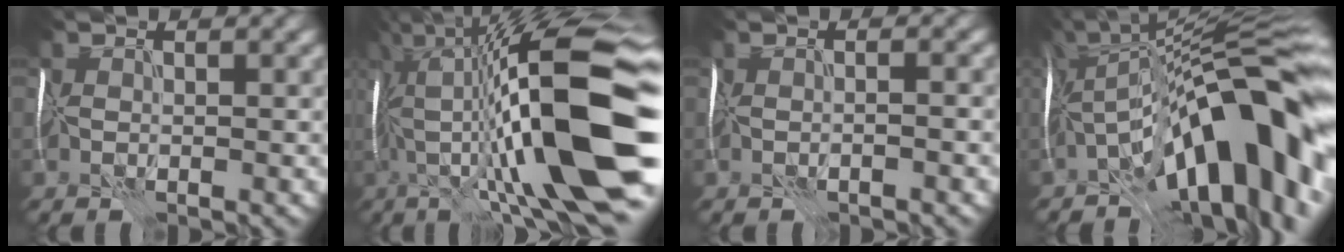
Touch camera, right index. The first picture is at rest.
{"total": 16.7, "force": [-0.9, 2.4, 16.5], "torque": [-0.260, 0.034, -0.007]}
{"total": 1.3, "force": [-0.9, 0.2, 1.0], "torque": [-0.009, 0.006, -0.014]}
{"total": 16.8, "force": [-3.9, 5.3, 15.4], "torque": [-0.194, 0.058, -0.084]}